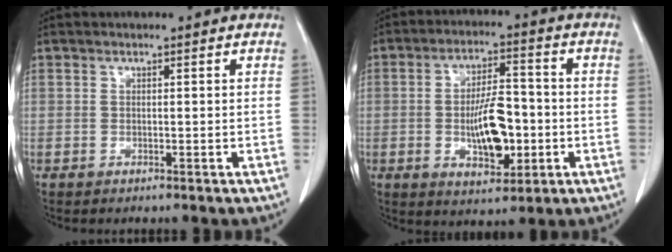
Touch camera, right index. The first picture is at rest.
{"total": 10.0, "force": [-1.9, 3.9, 9.0], "torque": [-0.163, 0.006, -0.027]}